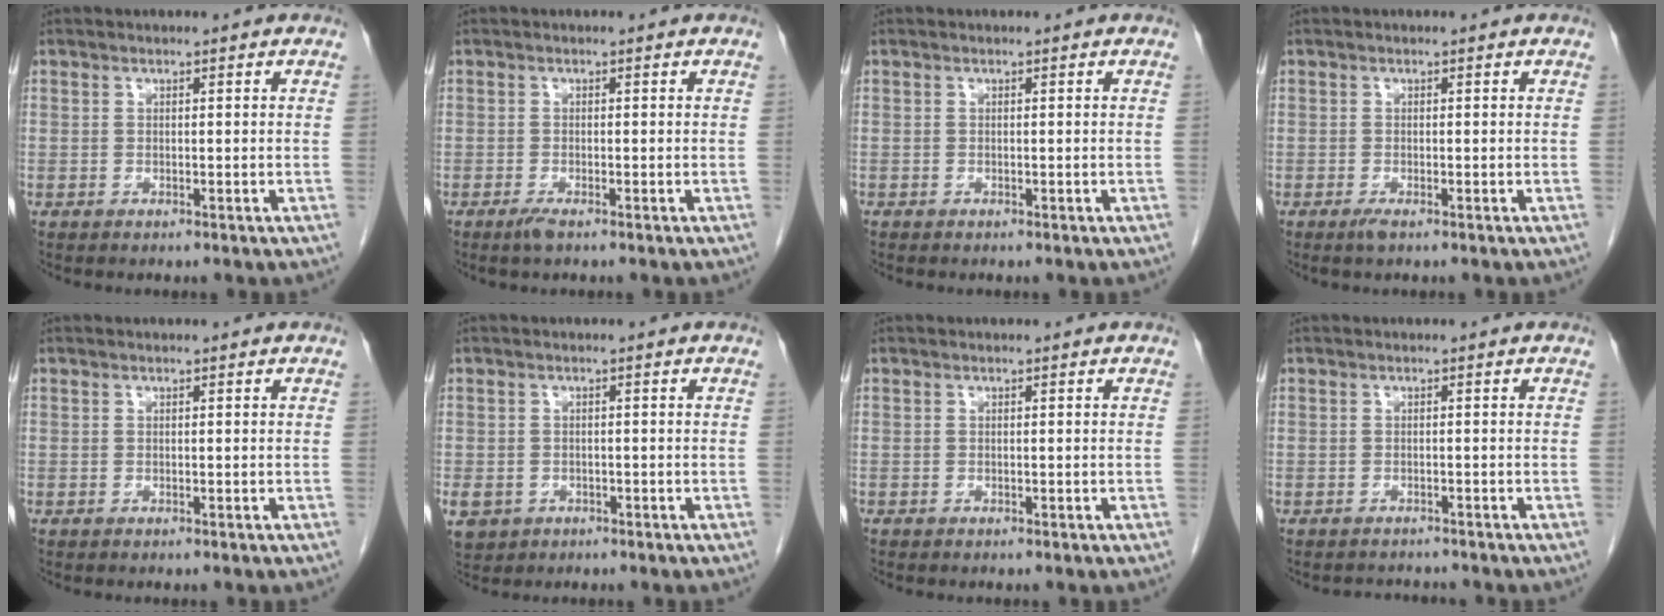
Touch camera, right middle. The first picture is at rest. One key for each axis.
{"total": 1.4, "fx": -1.0, "fy": 0.1, "fz": 1.0, "tx": -0.025, "ty": -0.005, "tz": -0.020}
{"total": 0.0}
{"total": 1.0, "fx": -0.7, "fy": 0.0, "fz": 0.8, "tx": -0.017, "ty": -0.003, "tz": -0.012}
{"total": 0.0}
{"total": 8.1, "fx": -3.5, "fy": 6.9, "fz": 2.7, "tx": -0.084, "ty": -0.001, "tz": -0.047}
{"total": 0.0}
{"total": 1.8, "fx": -1.8, "fy": 0.2, "fz": -0.3, "tx": 0.001, "ty": -0.009, "tz": -0.024}